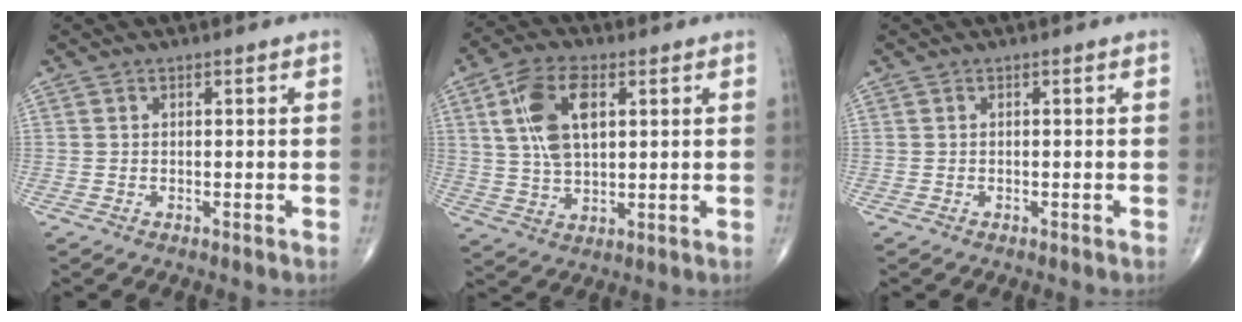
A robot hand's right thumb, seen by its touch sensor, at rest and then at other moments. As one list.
[{"total": 11.9, "force": [3.6, 6.2, 9.5], "torque": [-0.178, -0.001, 0.069]}, {"total": 0.0}]